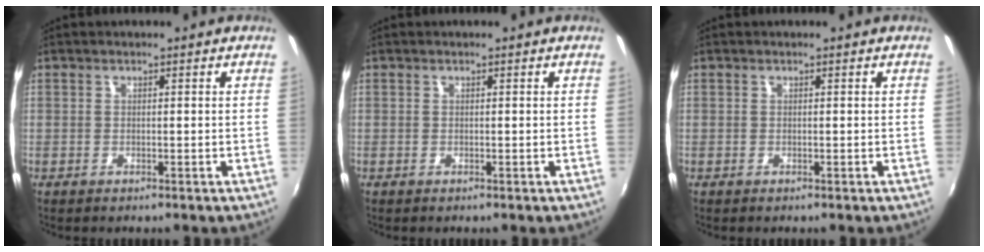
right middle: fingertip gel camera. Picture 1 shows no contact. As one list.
[{"total": 0.0}, {"total": 0.0}]